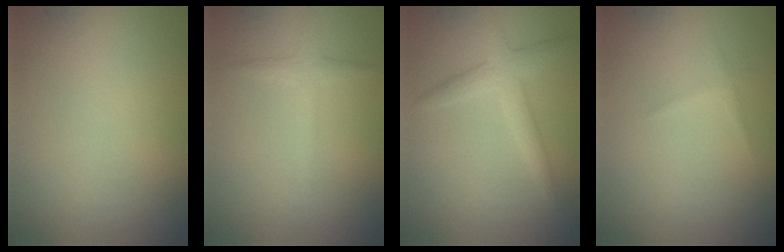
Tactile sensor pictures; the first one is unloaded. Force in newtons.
{"total": 1.7, "press": 1.7, "slide": 0.0}
{"total": 2.7, "press": 2.7, "slide": 0.1}
{"total": 0.6, "press": 0.6, "slide": 0.0}